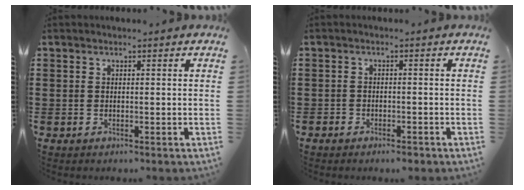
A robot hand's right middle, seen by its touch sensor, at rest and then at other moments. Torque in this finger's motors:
{"motor_torque": [-0.14, 0.02, -0.05, -0.01]}